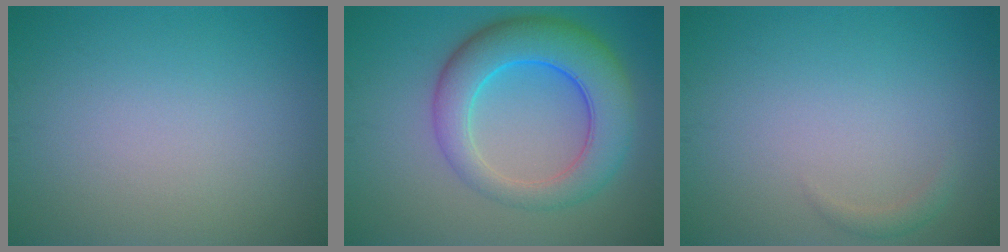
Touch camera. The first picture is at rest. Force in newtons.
{"total": 7.9, "press": 7.8, "slide": 0.3}
{"total": 0.9, "press": 0.9, "slide": 0.1}